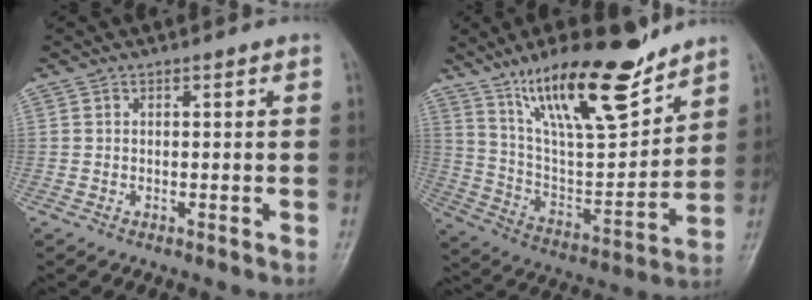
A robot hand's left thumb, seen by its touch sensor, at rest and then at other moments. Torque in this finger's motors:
{"motor_torque": [1.39, 0.06, 1.43, -1.34, 0.48]}